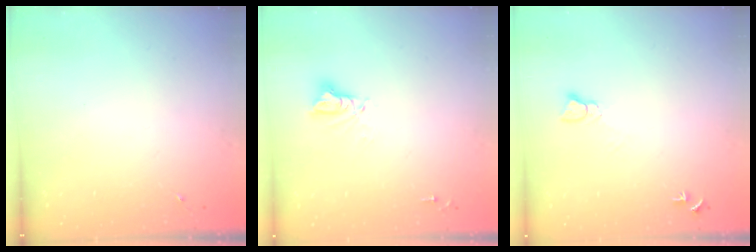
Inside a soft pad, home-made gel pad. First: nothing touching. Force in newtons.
{"total": 7.3, "press": 7.3, "slide": 0.7}
{"total": 4.4, "press": 4.4, "slide": 0.4}